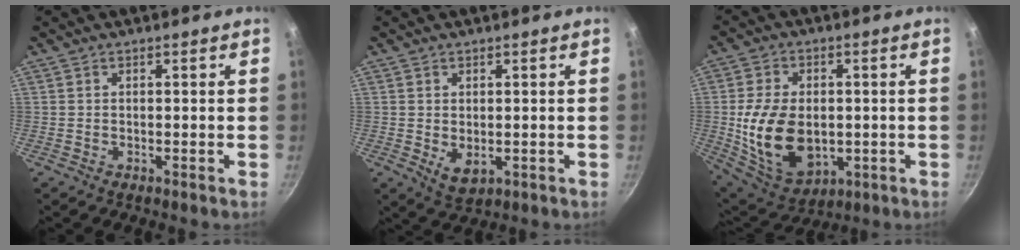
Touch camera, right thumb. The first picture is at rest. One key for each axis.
{"total": 4.2, "fx": -0.4, "fy": 2.7, "fz": 3.2, "tx": -0.051, "ty": -0.014, "tz": -0.001}
{"total": 16.4, "fx": -1.3, "fy": 11.0, "fz": 12.1, "tx": -0.209, "ty": -0.006, "tz": -0.006}